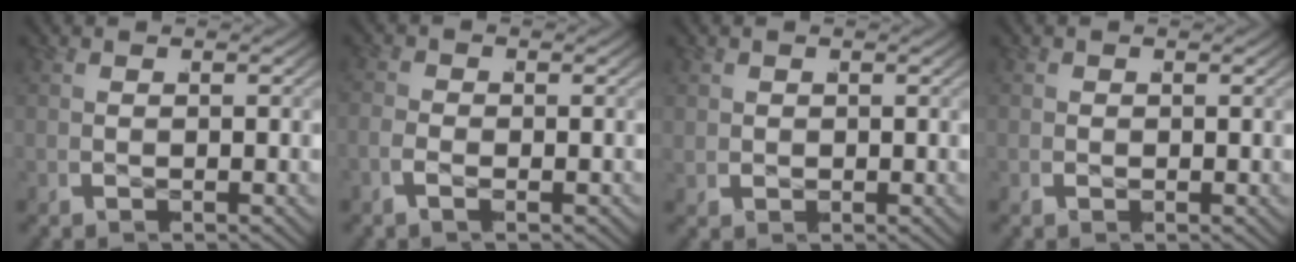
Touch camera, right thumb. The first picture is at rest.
{"total": 0.9, "force": [-0.8, 0.2, 0.3], "torque": [-0.014, -0.001, -0.020]}
{"total": 0.7, "force": [0.4, 0.6, 0.1], "torque": [-0.002, -0.001, 0.012]}
{"total": 0.0}